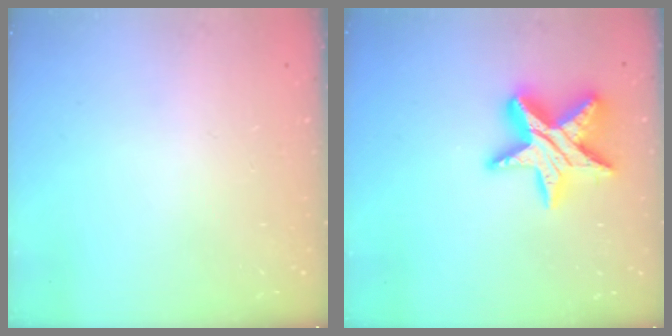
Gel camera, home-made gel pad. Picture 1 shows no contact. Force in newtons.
{"total": 16.4, "press": 16.4, "slide": 1.1}